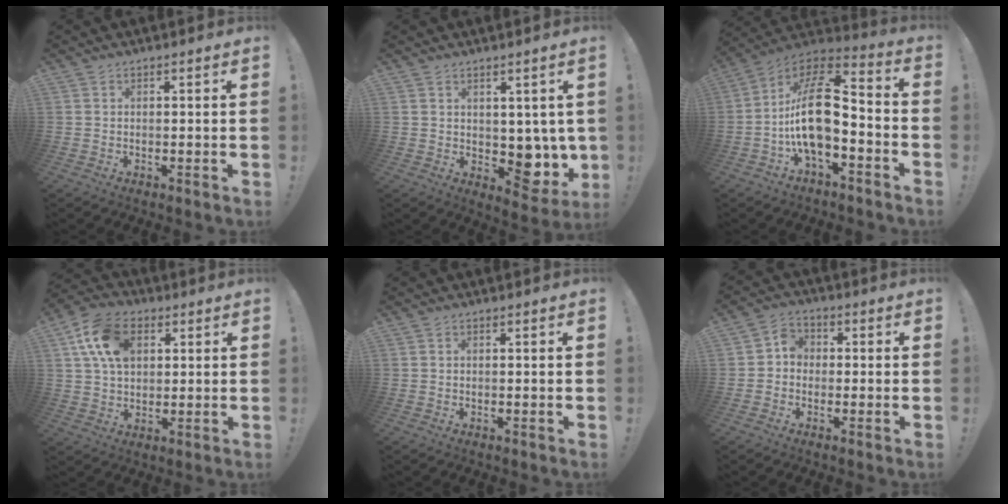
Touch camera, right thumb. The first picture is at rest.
{"total": 8.2, "force": [0.1, 6.6, 4.9], "torque": [-0.033, -0.016, 0.016]}
{"total": 18.0, "force": [-2.7, 8.8, 15.4], "torque": [-0.293, 0.022, -0.044]}
{"total": 13.7, "force": [4.5, 9.5, 8.9], "torque": [-0.150, 0.004, 0.089]}
{"total": 0.0}
{"total": 4.5, "force": [-1.3, 3.9, 2.0], "torque": [-0.036, 0.018, -0.022]}